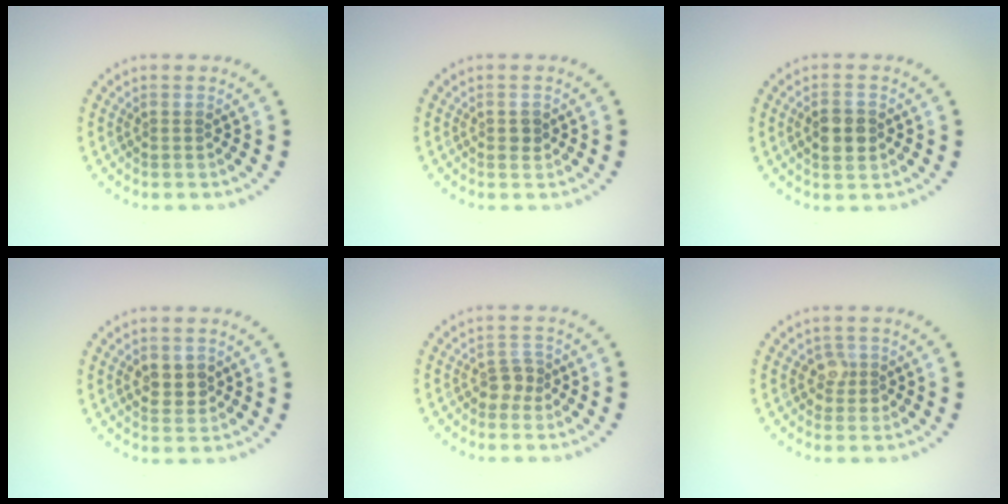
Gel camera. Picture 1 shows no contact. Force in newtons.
{"total": 1.0, "press": 1.0, "slide": 0.1}
{"total": 2.6, "press": 2.6, "slide": 0.4}
{"total": 1.9, "press": 1.7, "slide": 0.6}
{"total": 1.7, "press": 1.4, "slide": 1.0}
{"total": 1.6, "press": 1.3, "slide": 0.8}